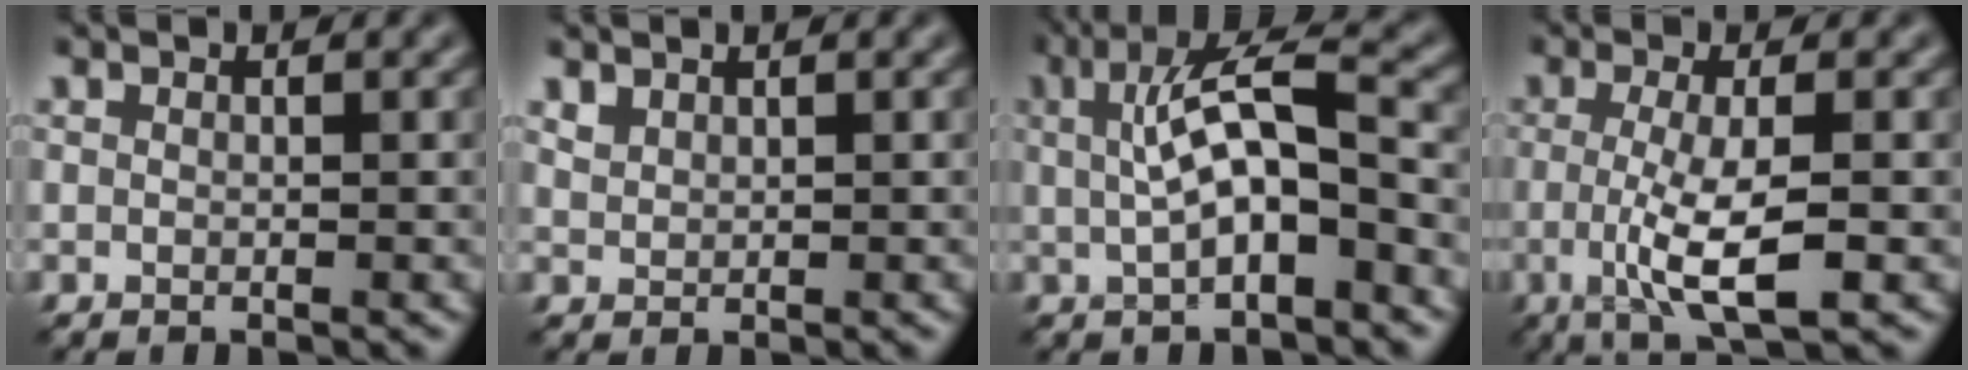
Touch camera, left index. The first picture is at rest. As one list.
[{"total": 0.9, "force": [0.9, 0.3, 0.2], "torque": [-0.009, 0.000, 0.024]}, {"total": 6.7, "force": [0.4, 1.9, 6.4], "torque": [-0.107, 0.012, 0.002]}, {"total": 5.7, "force": [-1.1, 1.3, 5.4], "torque": [-0.102, -0.011, -0.018]}]